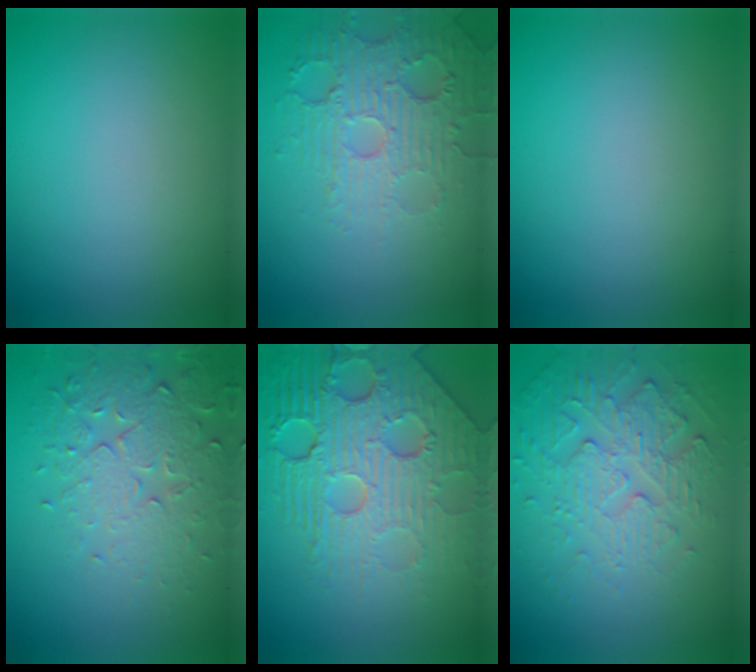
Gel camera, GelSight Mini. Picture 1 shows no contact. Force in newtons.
{"total": 5.5, "press": 3.7, "slide": 4.1}
{"total": 0.0}
{"total": 4.2, "press": 4.2, "slide": 0.5}
{"total": 8.6, "press": 6.0, "slide": 6.2}
{"total": 4.6, "press": 3.5, "slide": 3.0}